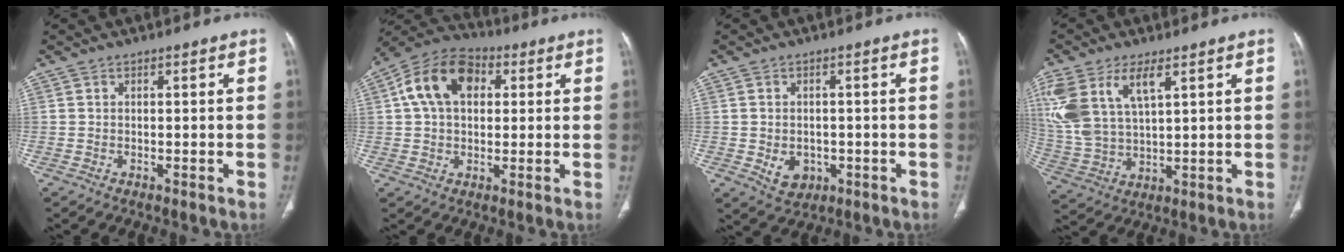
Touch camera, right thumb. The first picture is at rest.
{"total": 13.6, "force": [3.5, 9.1, 9.5], "torque": [-0.156, 0.022, 0.052]}
{"total": 5.1, "force": [-1.2, 4.1, 2.9], "torque": [-0.031, 0.004, -0.004]}
{"total": 15.0, "force": [6.5, 7.3, 11.3], "torque": [-0.260, -0.011, 0.139]}